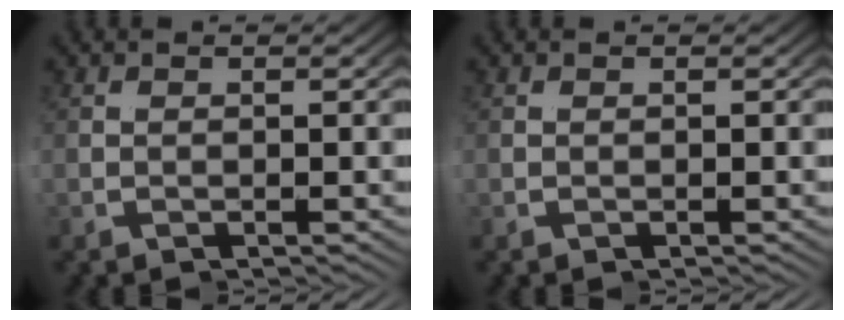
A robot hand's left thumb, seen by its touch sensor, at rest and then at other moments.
{"total": 0.0}